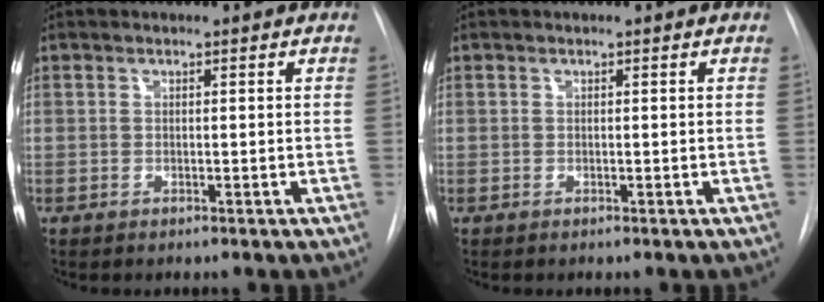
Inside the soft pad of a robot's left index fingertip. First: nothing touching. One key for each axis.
{"total": 0.0}